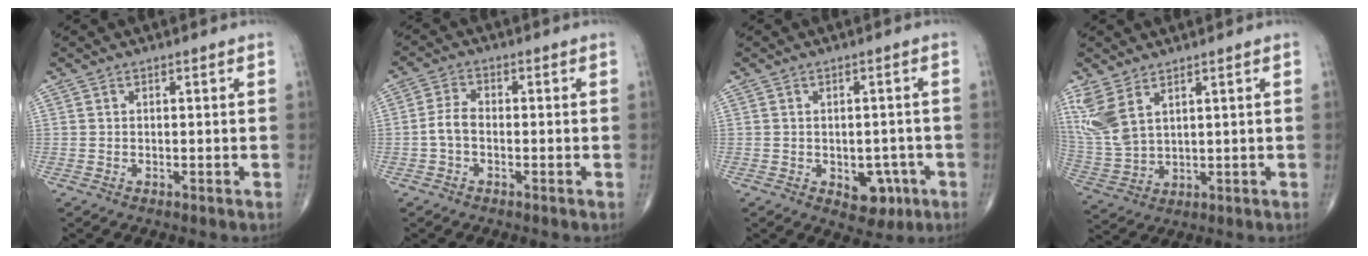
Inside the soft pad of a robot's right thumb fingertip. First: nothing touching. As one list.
[{"total": 3.5, "force": [-0.9, 2.1, 2.6], "torque": [-0.053, 0.014, -0.024]}, {"total": 5.9, "force": [-2.1, 4.0, 3.8], "torque": [-0.018, 0.009, -0.018]}, {"total": 9.0, "force": [4.8, 4.3, 6.2], "torque": [-0.145, -0.013, 0.114]}]